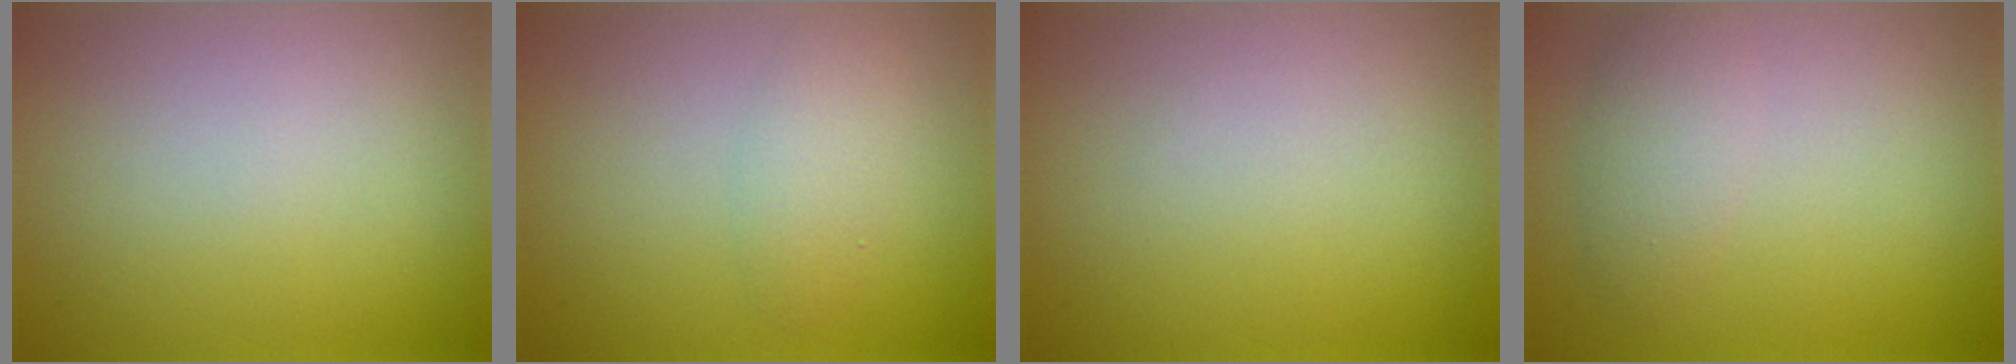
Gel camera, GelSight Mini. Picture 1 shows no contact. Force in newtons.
{"total": 2.0, "press": 2.0, "slide": 0.1}
{"total": 0.0}
{"total": 2.6, "press": 2.6, "slide": 0.1}